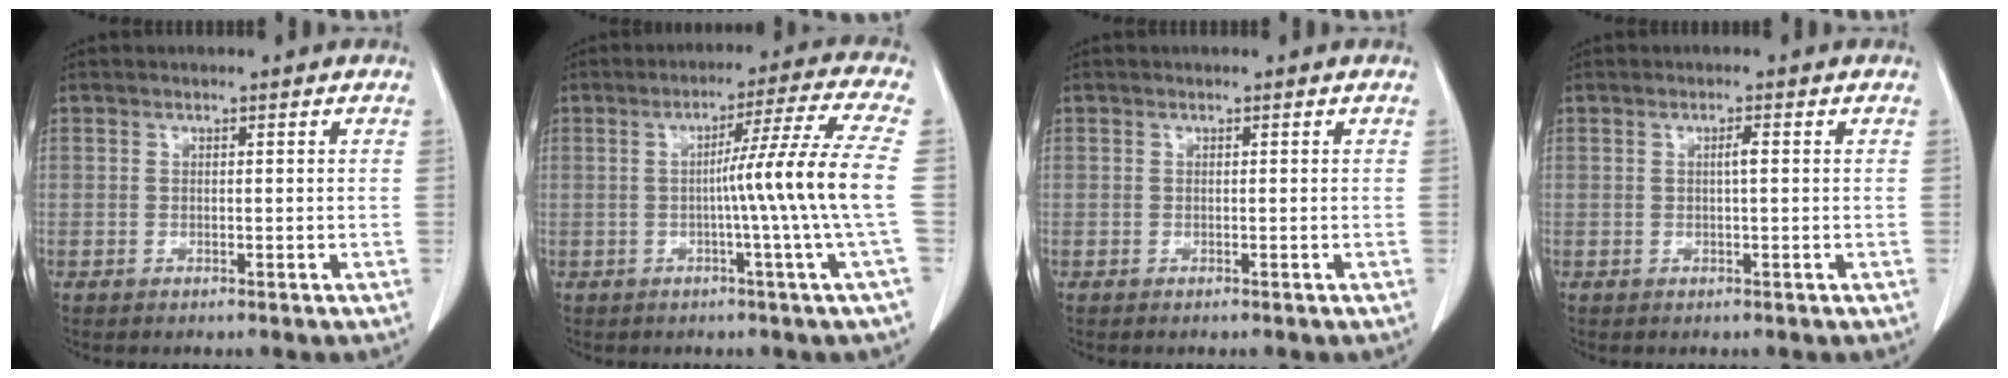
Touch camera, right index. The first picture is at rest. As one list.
[{"total": 11.1, "force": [-1.1, -3.1, 10.6], "torque": [-0.156, 0.001, -0.015]}, {"total": 0.0}, {"total": 1.3, "force": [0.1, 0.0, 1.2], "torque": [-0.024, 0.003, 0.002]}]